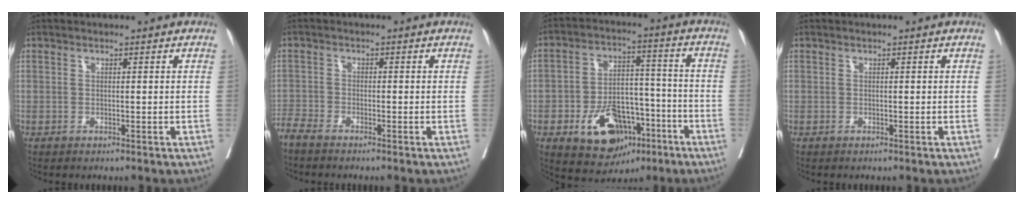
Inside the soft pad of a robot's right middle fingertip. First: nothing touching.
{"total": 2.8, "force": [-2.7, 0.1, 0.9], "torque": [-0.016, -0.008, -0.054]}
{"total": 13.4, "force": [-6.3, 8.0, 8.8], "torque": [-0.142, 0.014, -0.092]}
{"total": 0.0}